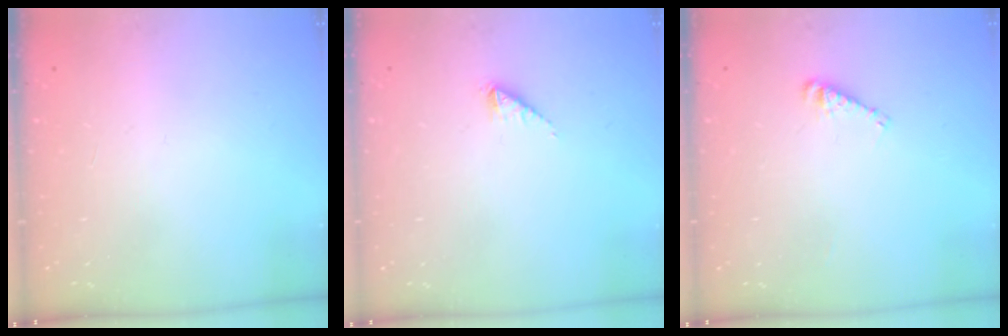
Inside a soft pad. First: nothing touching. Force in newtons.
{"total": 1.2, "press": 1.2, "slide": 0.2}
{"total": 4.2, "press": 4.1, "slide": 0.6}